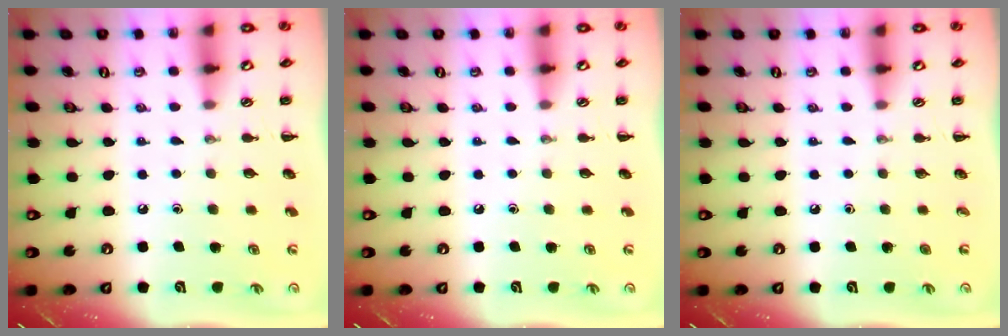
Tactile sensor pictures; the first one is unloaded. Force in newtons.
{"total": 0.0}
{"total": 0.0}